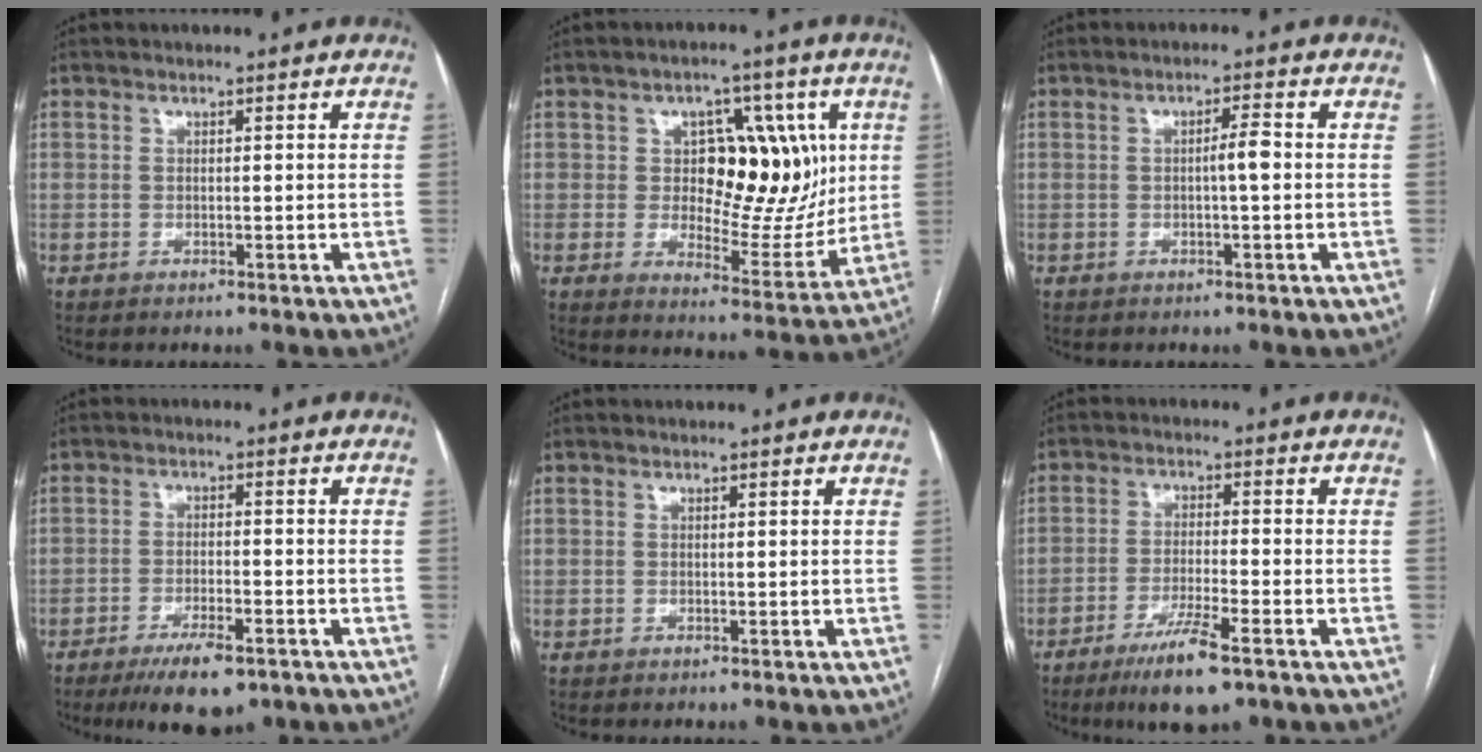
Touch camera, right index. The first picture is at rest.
{"total": 13.4, "force": [2.5, 7.4, 10.9], "torque": [-0.133, 0.018, 0.047]}
{"total": 2.6, "force": [-0.2, 0.1, 2.6], "torque": [-0.041, 0.003, -0.005]}
{"total": 7.9, "force": [-5.4, 2.0, 5.5], "torque": [-0.093, -0.012, -0.086]}
{"total": 0.0}
{"total": 8.2, "force": [-5.3, 0.5, 6.3], "torque": [-0.117, -0.019, -0.089]}